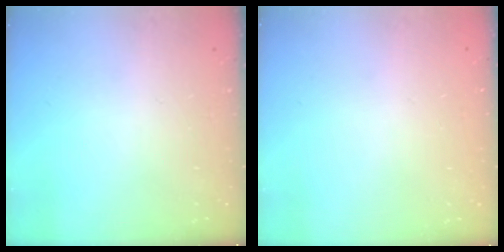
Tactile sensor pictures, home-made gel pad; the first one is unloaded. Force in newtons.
{"total": 0.0}